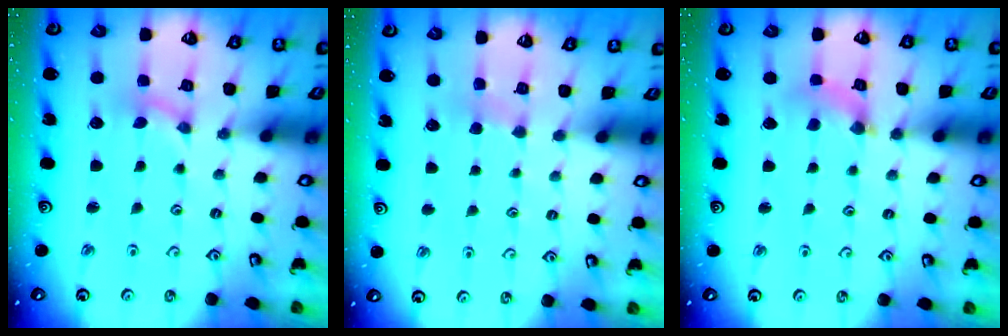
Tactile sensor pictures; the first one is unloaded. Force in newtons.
{"total": 2.4, "press": 2.3, "slide": 0.4}
{"total": 2.4, "press": 2.4, "slide": 0.4}